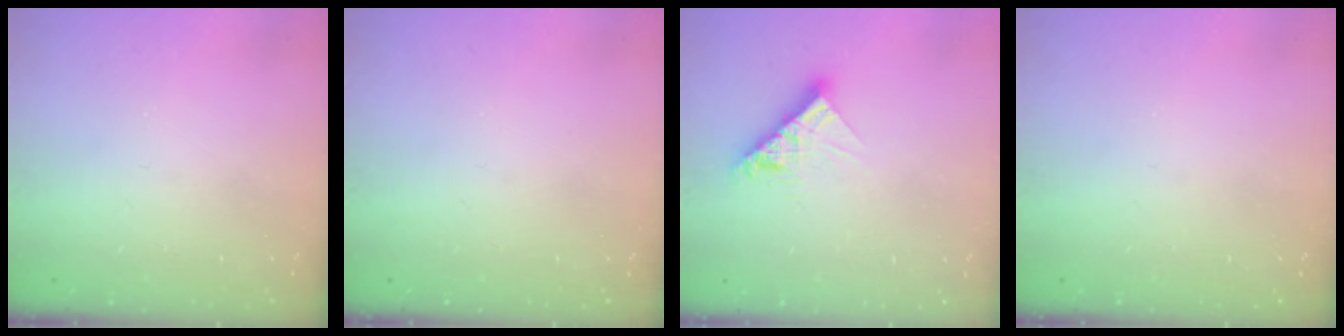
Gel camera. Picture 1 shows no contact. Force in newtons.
{"total": 0.0}
{"total": 9.3, "press": 9.3, "slide": 0.7}
{"total": 0.0}